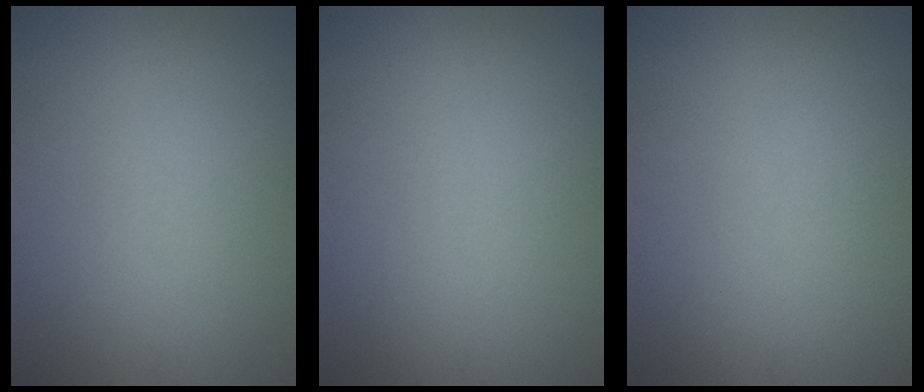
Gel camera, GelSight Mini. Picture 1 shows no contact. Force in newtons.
{"total": 0.0}
{"total": 0.0}